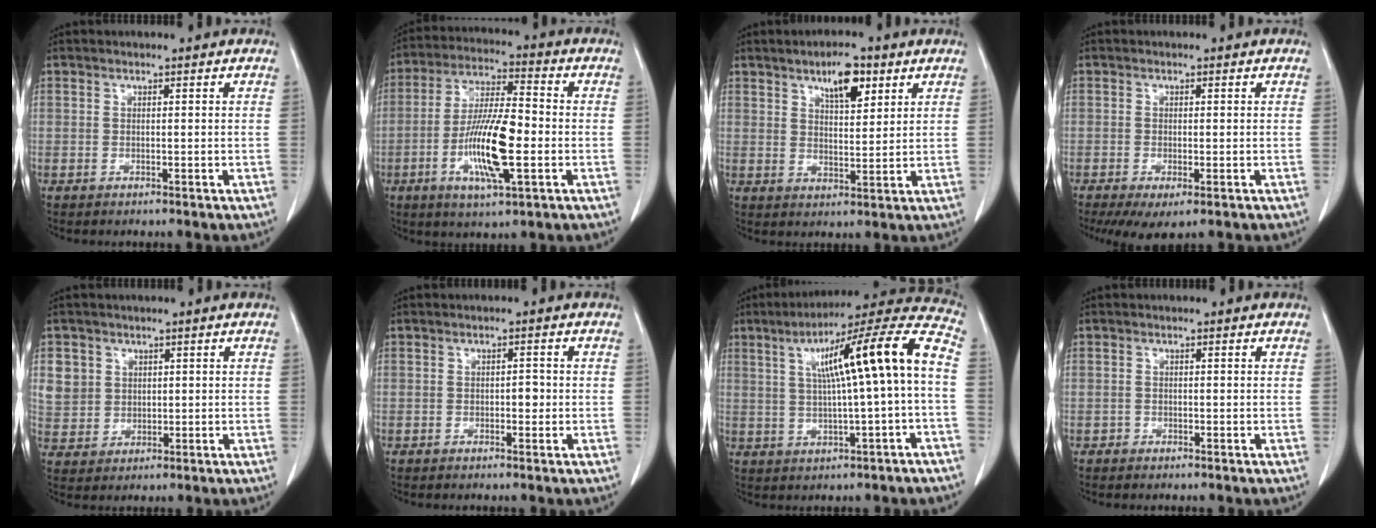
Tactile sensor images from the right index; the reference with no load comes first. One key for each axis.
{"total": 13.0, "fx": -3.1, "fy": 2.5, "fz": 12.4, "tx": -0.238, "ty": -0.003, "tz": -0.055}
{"total": 6.6, "fx": 3.8, "fy": 2.2, "fz": 4.9, "tx": -0.082, "ty": 0.002, "tz": 0.061}
{"total": 5.1, "fx": -2.9, "fy": 1.5, "fz": 3.9, "tx": -0.061, "ty": -0.016, "tz": -0.045}
{"total": 6.3, "fx": 2.3, "fy": 5.8, "fz": 1.0, "tx": -0.022, "ty": 0.013, "tz": 0.059}
{"total": 2.0, "fx": -0.4, "fy": 0.8, "fz": 1.8, "tx": -0.022, "ty": 0.006, "tz": -0.006}
{"total": 15.9, "fx": 1.5, "fy": 0.5, "fz": 15.8, "tx": -0.237, "ty": 0.039, "tz": 0.024}
{"total": 0.8, "fx": -0.5, "fy": 0.6, "fz": -0.1, "tx": -0.001, "ty": 0.004, "tz": -0.011}